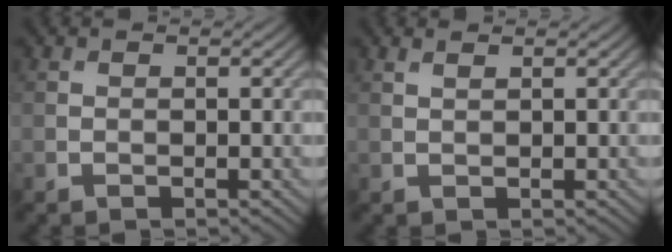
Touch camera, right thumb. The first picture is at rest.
{"total": 0.8, "force": [0.7, 0.1, 0.4], "torque": [-0.012, 0.004, 0.014]}